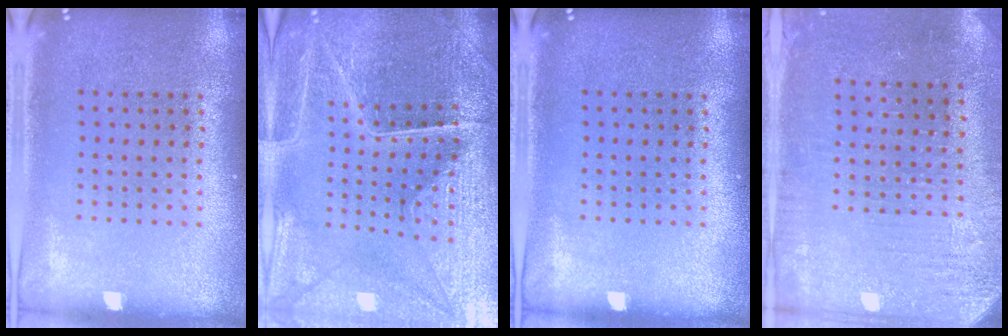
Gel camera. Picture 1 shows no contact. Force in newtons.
{"total": 4.4, "press": 4.3, "slide": 0.8}
{"total": 0.0}
{"total": 3.1, "press": 2.7, "slide": 1.4}